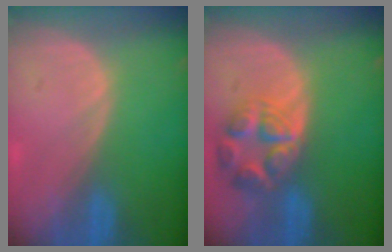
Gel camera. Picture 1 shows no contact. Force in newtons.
{"total": 7.6, "press": 6.8, "slide": 3.4}